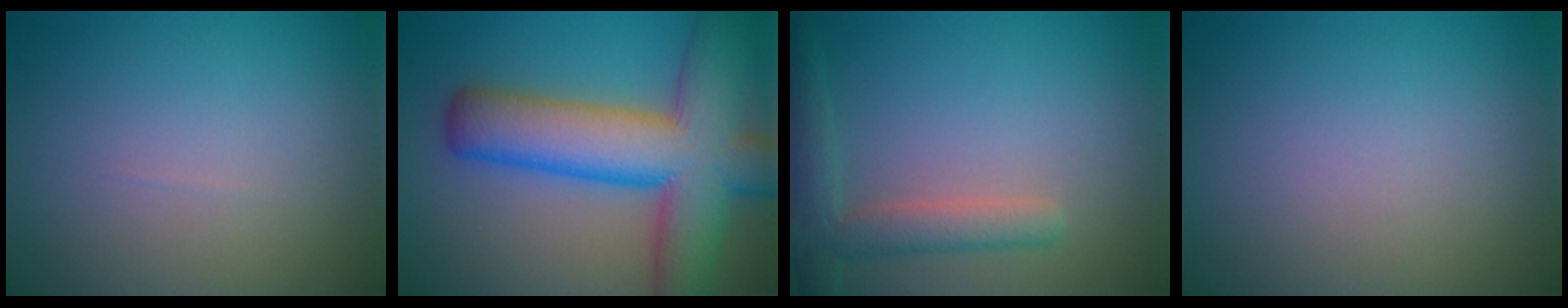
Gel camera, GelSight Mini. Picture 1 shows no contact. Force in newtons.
{"total": 11.8, "press": 11.8, "slide": 0.6}
{"total": 3.5, "press": 3.5, "slide": 0.3}
{"total": 0.0}